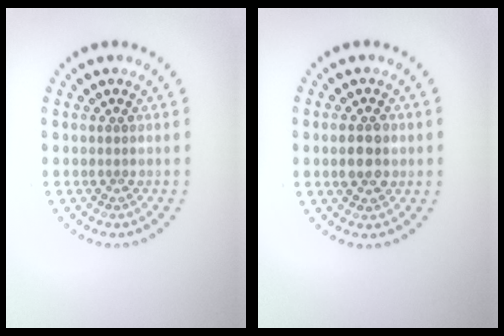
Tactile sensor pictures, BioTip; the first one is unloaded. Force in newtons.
{"total": 3.0, "press": 3.0, "slide": 0.2}